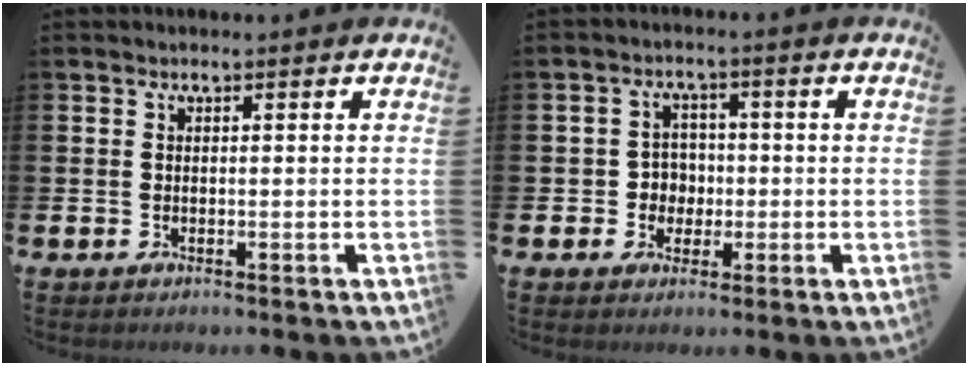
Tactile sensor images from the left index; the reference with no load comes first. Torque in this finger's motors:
{"motor_torque": [0.33, 0.04, 0.09, 0.03]}